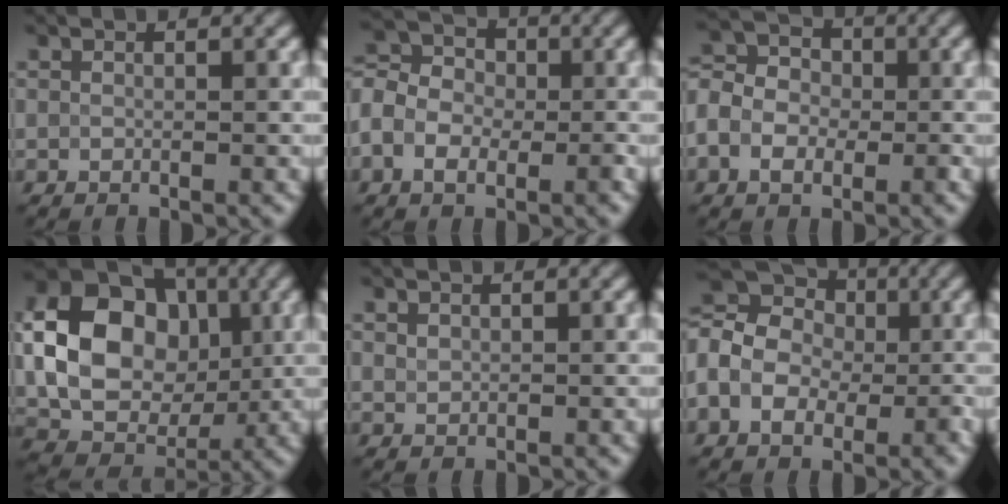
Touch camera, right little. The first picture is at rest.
{"total": 5.8, "force": [-2.1, 4.1, 3.4], "torque": [-0.043, 0.007, -0.046]}
{"total": 5.3, "force": [-1.8, 4.0, 3.0], "torque": [-0.036, 0.005, -0.042]}
{"total": 11.6, "force": [1.0, 8.9, 7.4], "torque": [-0.146, -0.003, 0.016]}
{"total": 0.8, "force": [0.4, 0.6, 0.3], "torque": [-0.004, 0.000, 0.006]}
{"total": 9.6, "force": [-0.2, 7.6, 5.8], "torque": [-0.103, 0.024, -0.031]}